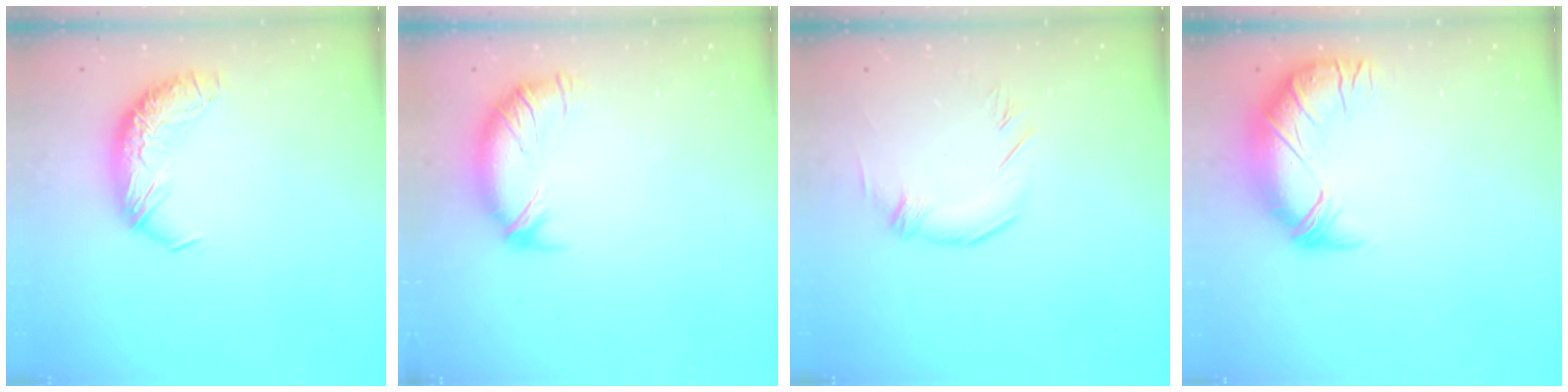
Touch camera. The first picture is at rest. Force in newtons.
{"total": 3.7, "press": 3.3, "slide": 1.7}
{"total": 3.1, "press": 2.7, "slide": 1.4}
{"total": 2.5, "press": 0.5, "slide": 2.5}